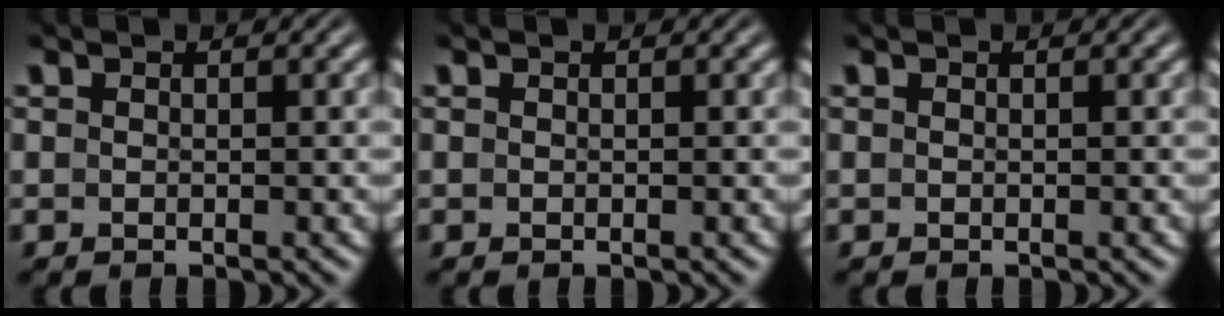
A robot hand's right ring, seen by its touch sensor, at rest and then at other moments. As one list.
[{"total": 0.0}, {"total": 0.0}]